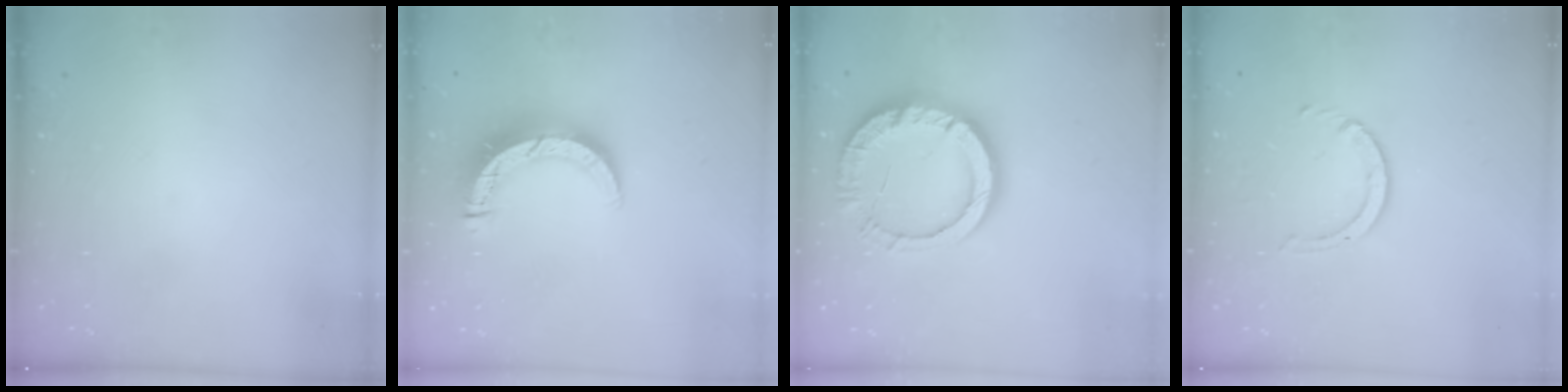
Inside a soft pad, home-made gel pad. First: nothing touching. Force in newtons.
{"total": 10.6, "press": 10.5, "slide": 1.2}
{"total": 15.6, "press": 15.5, "slide": 1.4}
{"total": 2.5, "press": 2.5, "slide": 0.2}